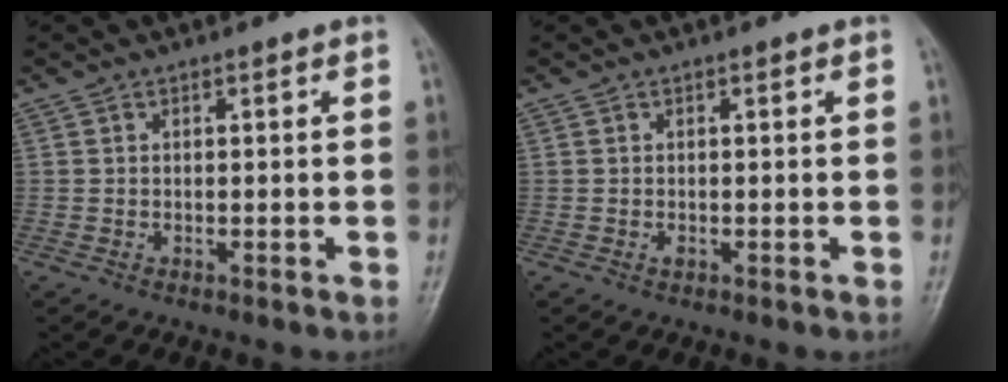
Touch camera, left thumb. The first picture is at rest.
{"total": 0.9, "force": [-0.1, 0.4, 0.7], "torque": [-0.009, 0.001, 0.001]}